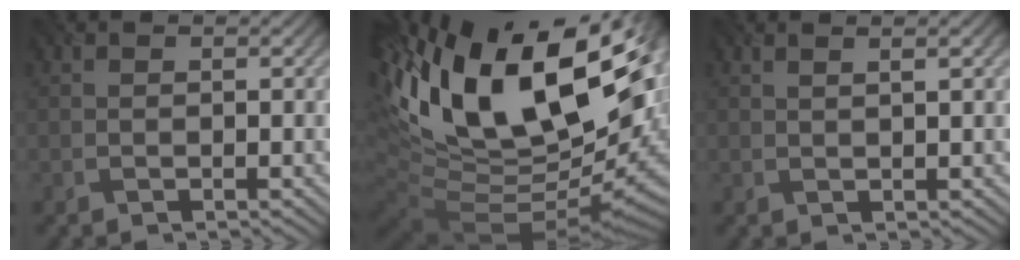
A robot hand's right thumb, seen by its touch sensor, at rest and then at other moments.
{"total": 21.7, "force": [6.5, 11.6, 17.1], "torque": [-0.338, 0.001, 0.137]}
{"total": 2.0, "force": [1.1, 0.3, 1.7], "torque": [-0.023, 0.007, 0.012]}